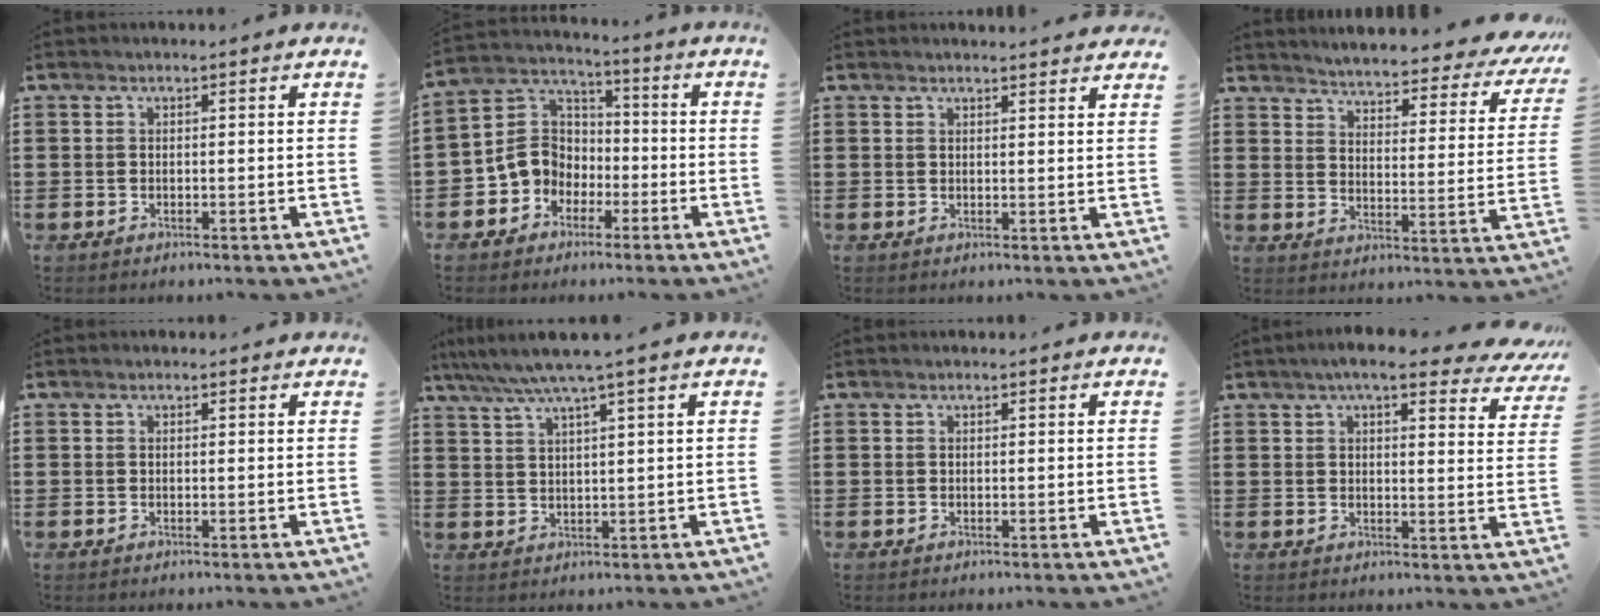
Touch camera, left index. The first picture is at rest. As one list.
[{"total": 8.1, "force": [-2.9, 7.2, 2.4], "torque": [-0.093, 0.013, -0.065]}, {"total": 1.6, "force": [1.6, 0.1, 0.2], "torque": [-0.008, 0.002, 0.031]}, {"total": 4.2, "force": [4.1, -0.1, 1.0], "torque": [-0.043, -0.039, 0.064]}, {"total": 0.7, "force": [0.6, 0.2, 0.2], "torque": [-0.006, 0.001, 0.012]}, {"total": 5.2, "force": [4.1, -0.7, 3.2], "torque": [-0.073, -0.015, 0.068]}, {"total": 0.5, "force": [0.4, 0.0, 0.3], "torque": [-0.007, -0.001, 0.010]}, {"total": 7.5, "force": [6.1, 0.9, 4.2], "torque": [-0.083, -0.016, 0.106]}]